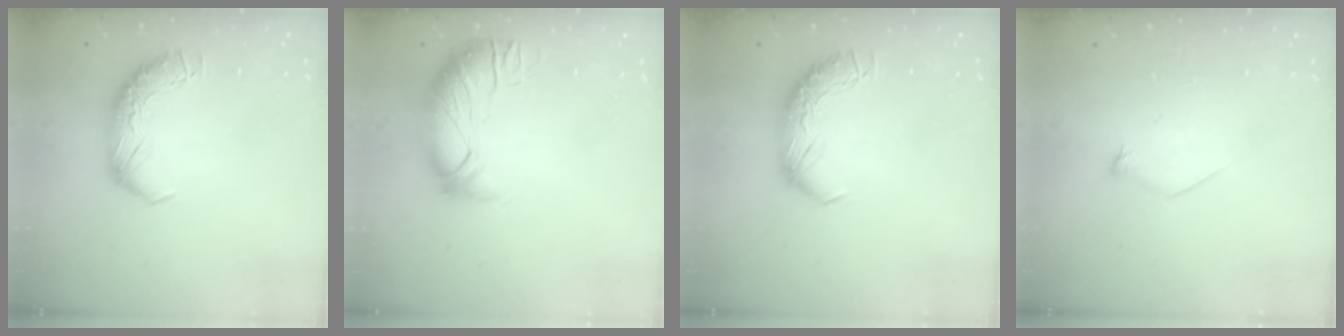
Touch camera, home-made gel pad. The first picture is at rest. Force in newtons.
{"total": 2.9, "press": 1.4, "slide": 2.5}
{"total": 0.0}
{"total": 7.7, "press": 7.7, "slide": 0.6}